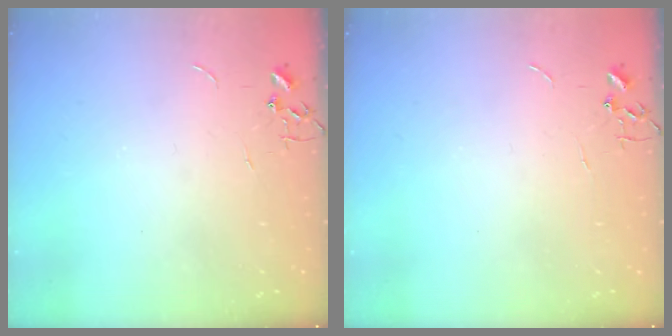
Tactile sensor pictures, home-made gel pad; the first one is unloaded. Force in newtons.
{"total": 0.0}